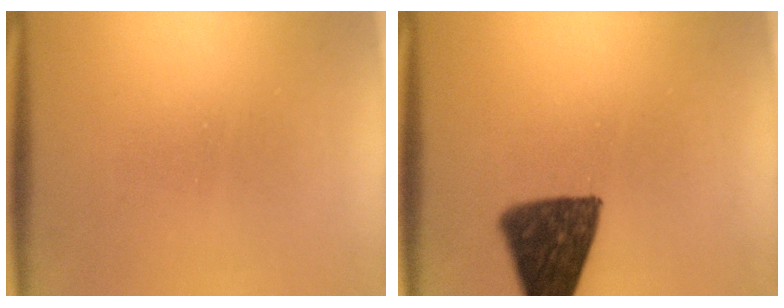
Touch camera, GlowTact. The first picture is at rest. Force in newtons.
{"total": 11.6}